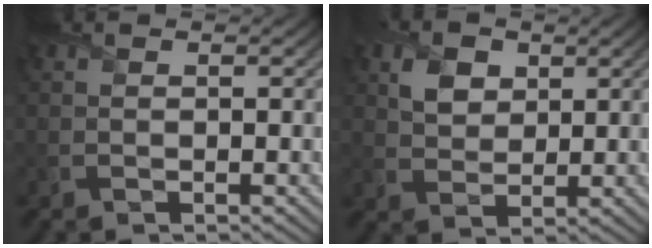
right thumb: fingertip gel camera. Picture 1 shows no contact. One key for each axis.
{"total": 4.2, "fx": 1.9, "fy": 3.1, "fz": 2.2, "tx": -0.054, "ty": 0.002, "tz": 0.033}